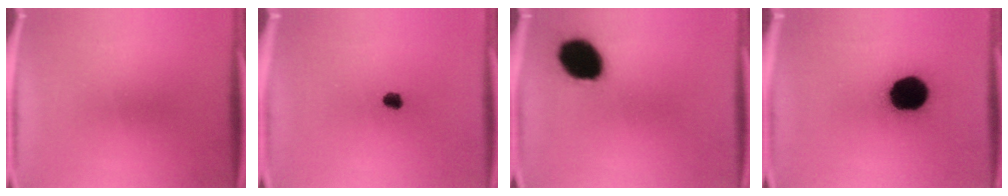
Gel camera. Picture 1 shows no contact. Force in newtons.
{"total": 2.1}
{"total": 14.2}
{"total": 18.5}